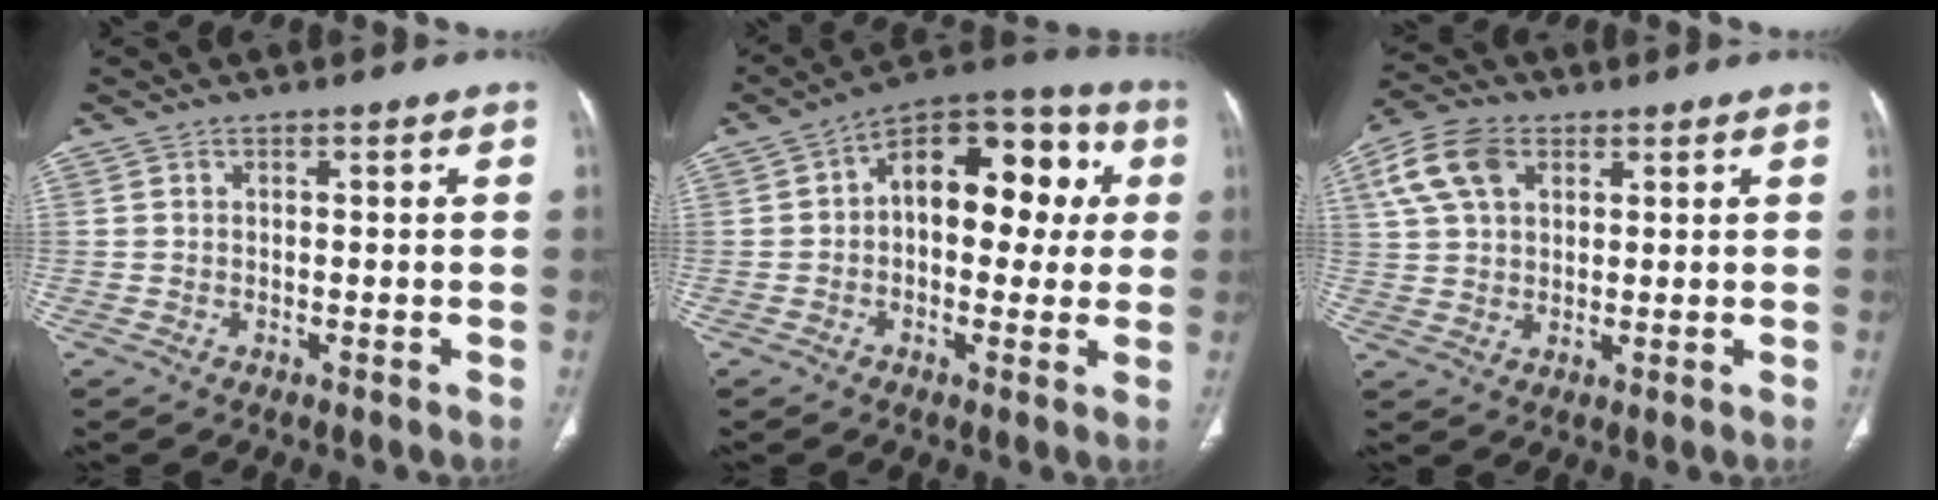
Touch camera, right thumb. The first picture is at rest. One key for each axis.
{"total": 17.1, "fx": 2.7, "fy": 10.1, "fz": 13.5, "tx": -0.139, "ty": 0.039, "tz": 0.029}
{"total": 9.8, "fx": 3.9, "fy": 6.5, "fz": 6.3, "tx": -0.122, "ty": 0.009, "tz": 0.071}